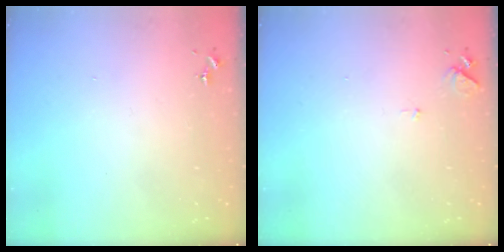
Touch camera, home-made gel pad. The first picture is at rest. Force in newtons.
{"total": 6.1, "press": 6.0, "slide": 0.8}